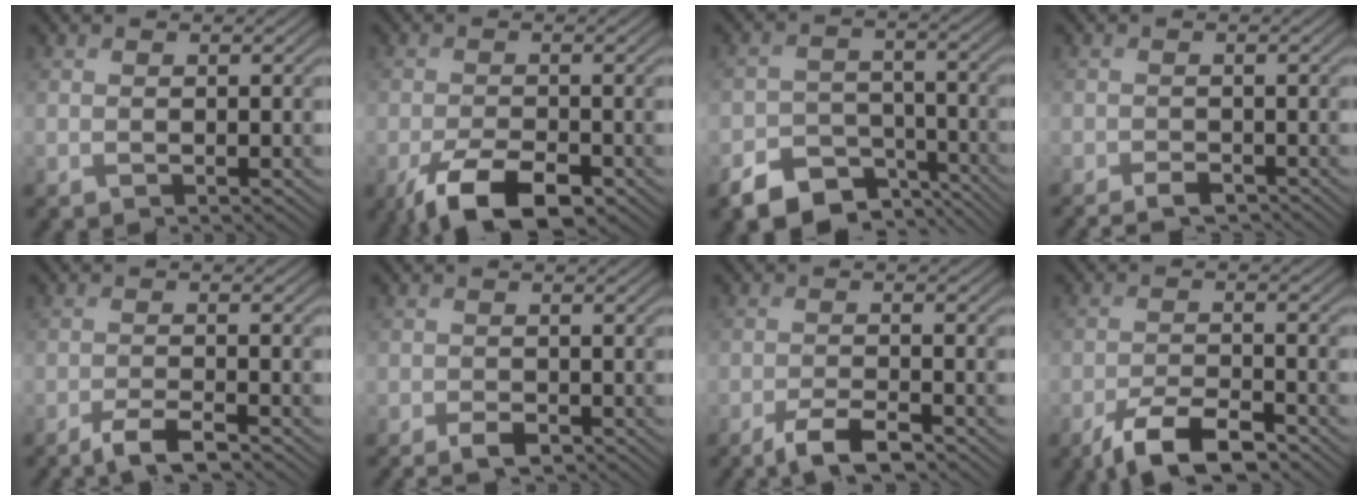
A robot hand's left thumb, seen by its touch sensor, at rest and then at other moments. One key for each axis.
{"total": 7.0, "fx": -4.2, "fy": 3.3, "fz": 4.5, "tx": -0.072, "ty": -0.006, "tz": -0.076}
{"total": 8.0, "fx": -5.5, "fy": 5.0, "fz": 3.0, "tx": -0.049, "ty": -0.022, "tz": -0.096}
{"total": 3.3, "fx": -2.8, "fy": 1.4, "fz": 1.2, "tx": -0.017, "ty": -0.009, "tz": -0.053}
{"total": 3.9, "fx": -3.0, "fy": 1.1, "fz": 2.3, "tx": -0.033, "ty": 0.004, "tz": -0.063}
{"total": 2.7, "fx": -2.1, "fy": 1.3, "fz": 1.1, "tx": -0.018, "ty": -0.005, "tz": -0.040}
{"total": 4.4, "fx": -3.4, "fy": 1.3, "fz": 2.5, "tx": -0.042, "ty": 0.001, "tz": -0.066}
{"total": 6.4, "fx": -4.7, "fy": 2.4, "fz": 3.7, "tx": -0.065, "ty": -0.001, "tz": -0.088}